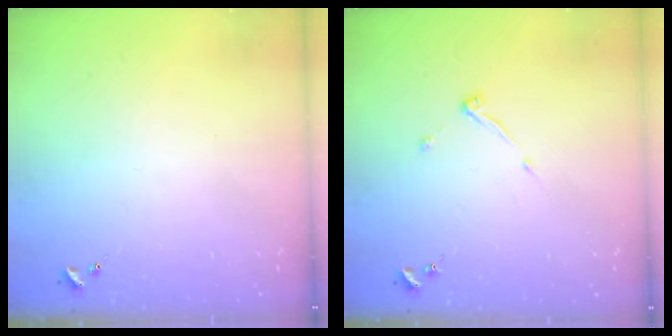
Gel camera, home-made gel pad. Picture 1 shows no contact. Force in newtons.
{"total": 3.9, "press": 3.9, "slide": 0.6}